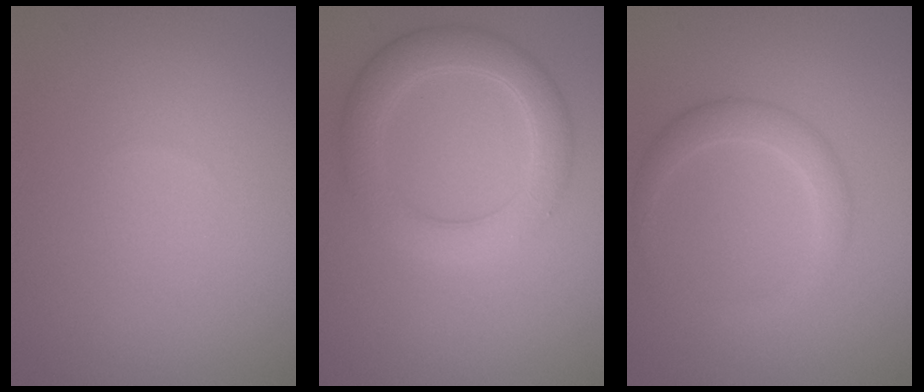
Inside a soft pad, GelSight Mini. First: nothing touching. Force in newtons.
{"total": 4.6, "press": 4.6, "slide": 0.4}
{"total": 2.4, "press": 2.4, "slide": 0.1}